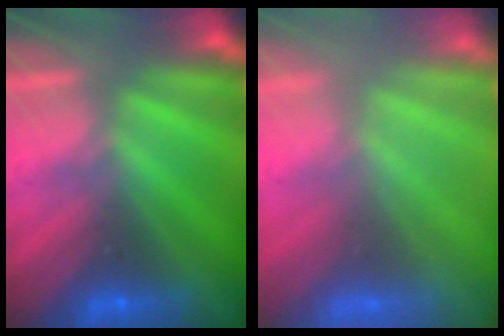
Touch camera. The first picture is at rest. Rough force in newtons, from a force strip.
{"total": 9.0}